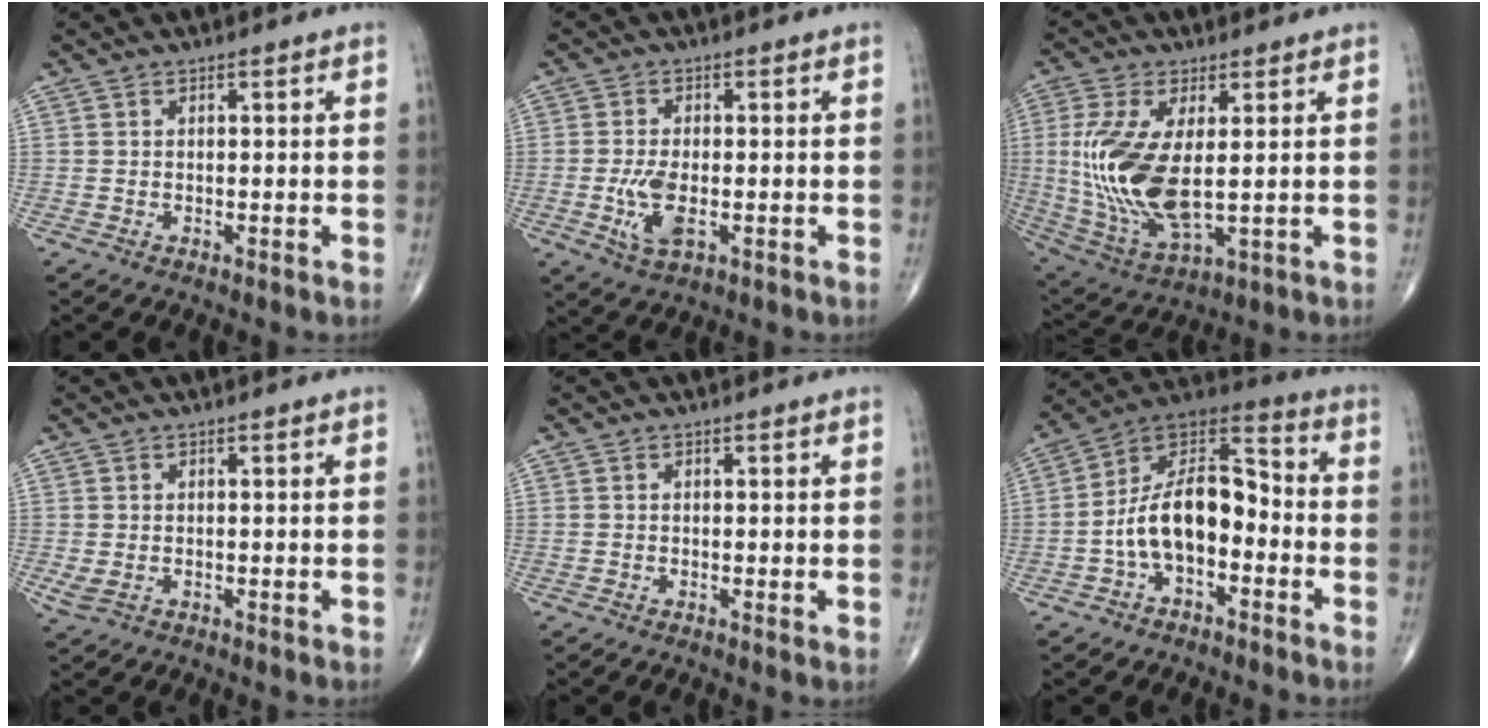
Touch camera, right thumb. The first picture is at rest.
{"total": 6.2, "force": [-1.4, 2.8, 5.3], "torque": [-0.111, -0.004, -0.023]}
{"total": 16.4, "force": [0.8, 7.1, 14.8], "torque": [-0.325, -0.020, 0.029]}
{"total": 2.2, "force": [-0.2, 1.4, 1.7], "torque": [-0.042, -0.002, 0.001]}
{"total": 0.8, "force": [0.0, 0.2, 0.8], "torque": [-0.014, -0.004, -0.004]}
{"total": 14.7, "force": [-3.3, 8.2, 11.7], "torque": [-0.187, 0.053, -0.067]}